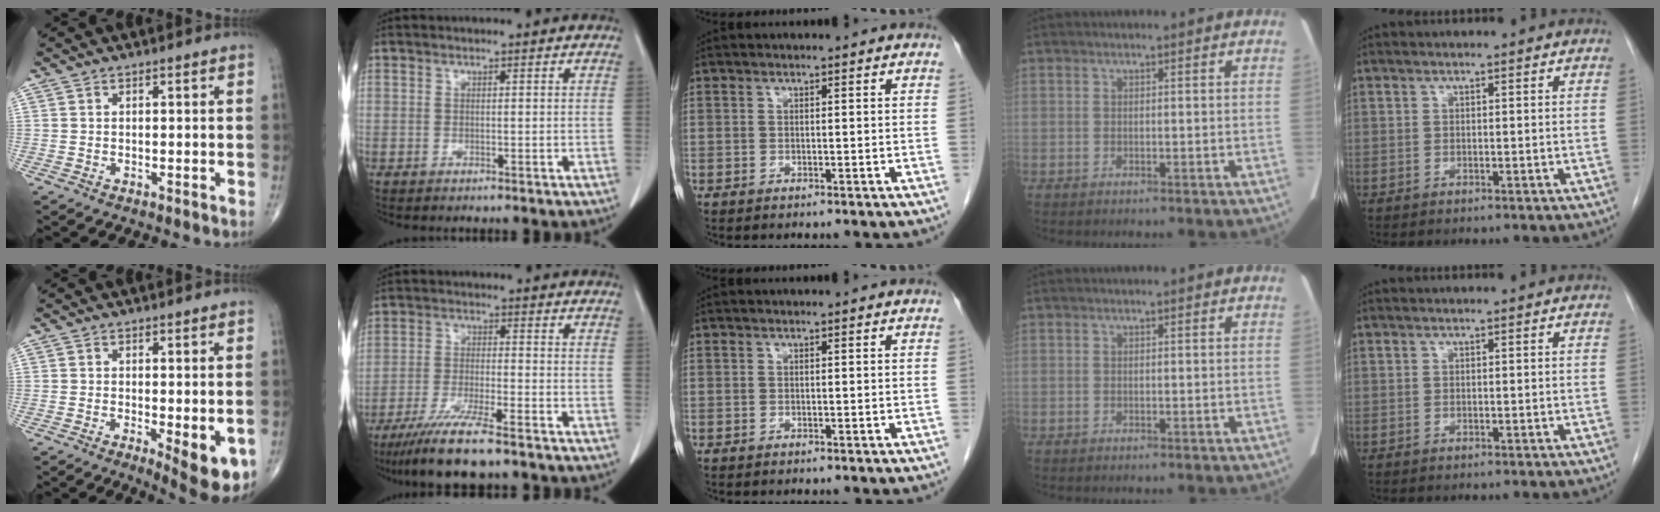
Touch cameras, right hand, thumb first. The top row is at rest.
{"thumb": {"total": 8.0, "force": [-2.2, 2.5, 7.2], "torque": [-0.091, -0.019, -0.026]}, "index": {"total": 10.2, "force": [-8.0, 0.3, 6.3], "torque": [-0.107, -0.027, -0.134]}}